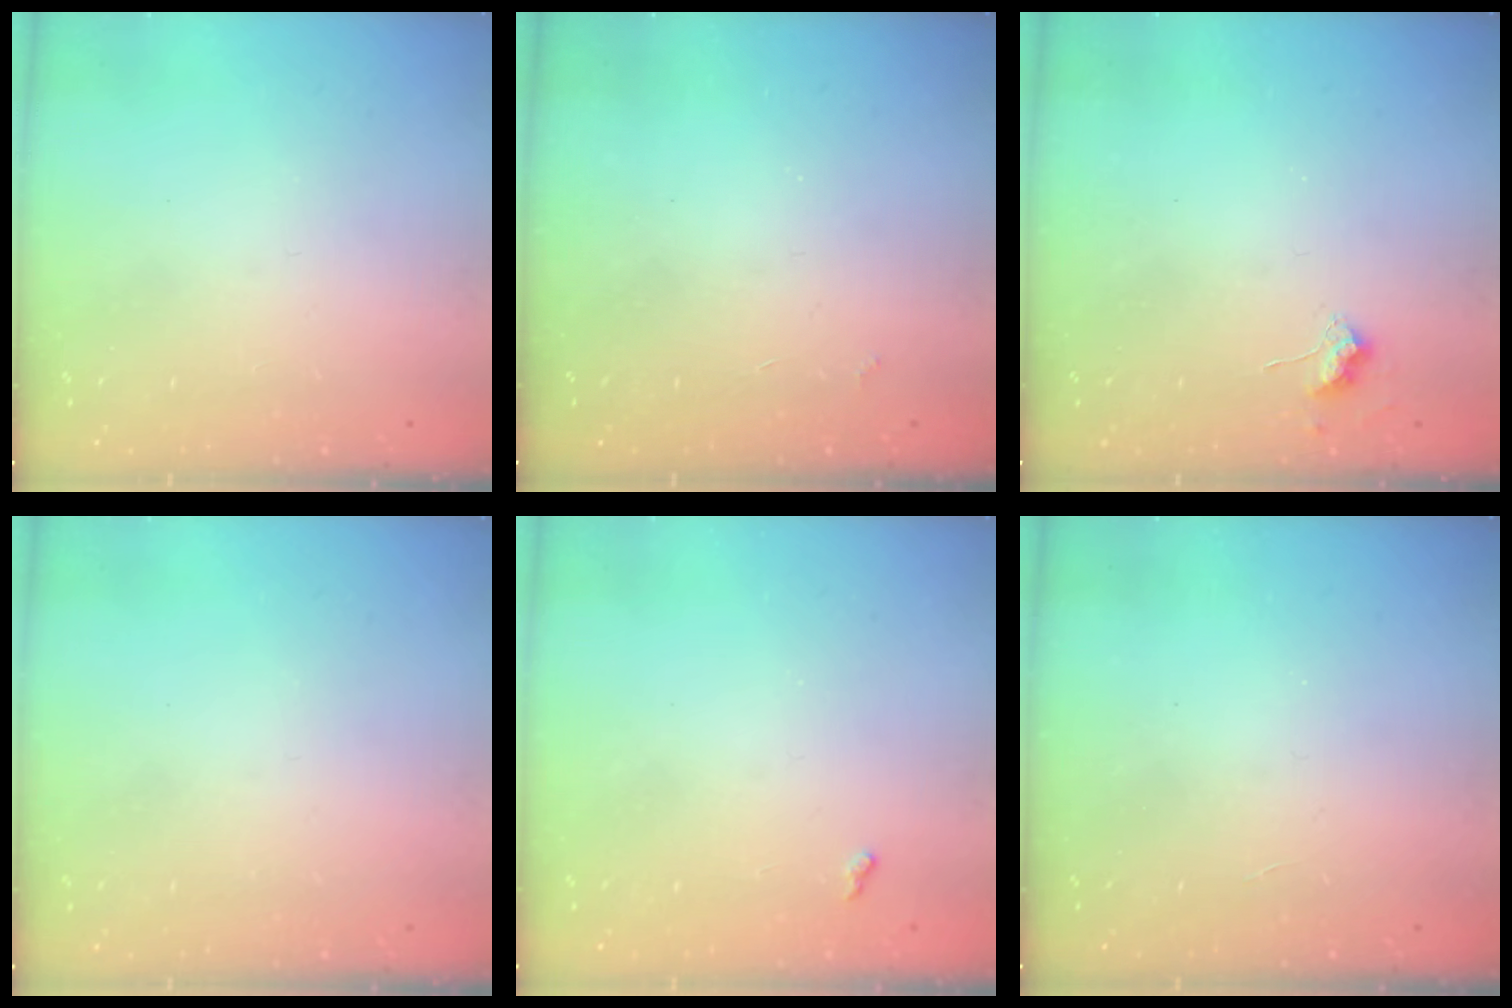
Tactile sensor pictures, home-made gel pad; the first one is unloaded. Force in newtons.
{"total": 2.7, "press": 2.7, "slide": 0.5}
{"total": 7.3, "press": 7.2, "slide": 0.7}
{"total": 0.0}
{"total": 3.6, "press": 3.6, "slide": 0.4}
{"total": 2.1, "press": 2.1, "slide": 0.4}